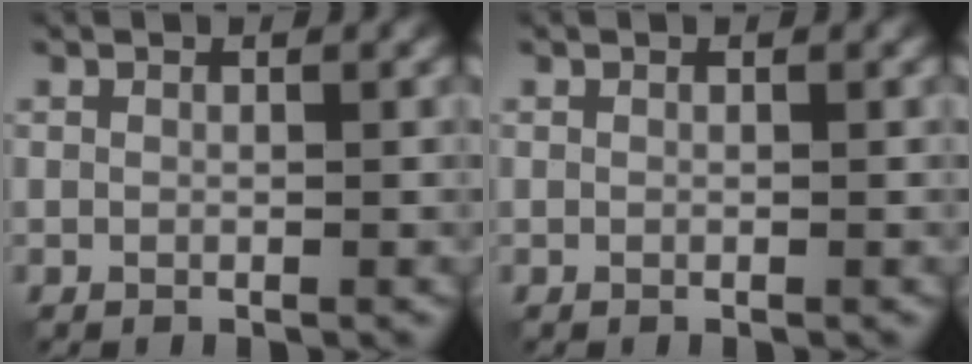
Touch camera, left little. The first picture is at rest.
{"total": 0.0}